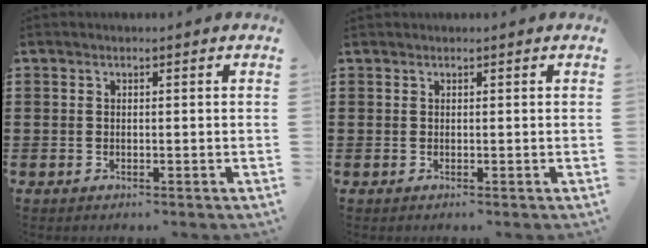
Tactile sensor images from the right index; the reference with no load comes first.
{"total": 0.0}